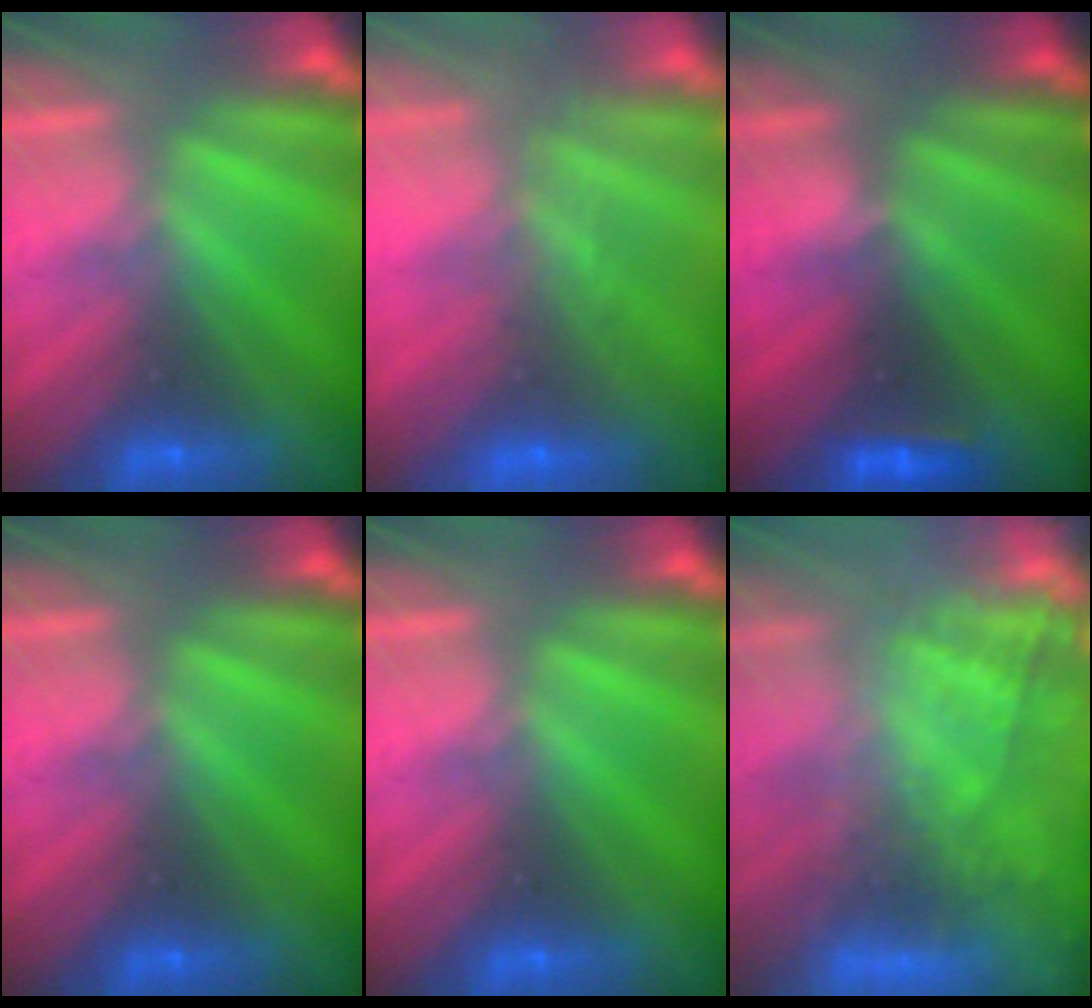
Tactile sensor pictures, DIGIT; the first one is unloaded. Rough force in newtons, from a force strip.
{"total": 8.1}
{"total": 4.1}
{"total": 0.0}
{"total": 0.0}
{"total": 7.3}